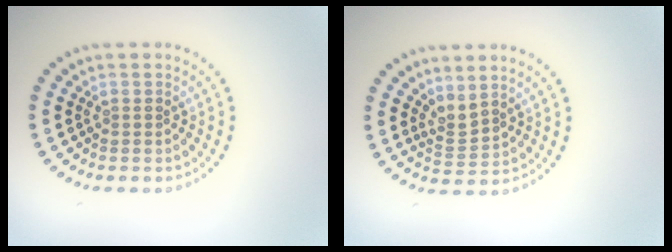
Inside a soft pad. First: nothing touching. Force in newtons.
{"total": 2.1, "press": 1.5, "slide": 1.5}